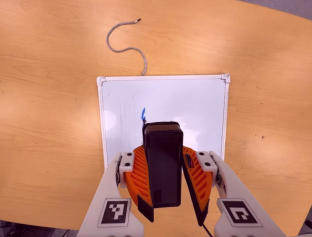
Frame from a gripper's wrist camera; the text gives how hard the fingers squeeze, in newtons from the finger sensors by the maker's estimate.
{"total": 9.2, "left": 9.5, "right": 8.9}